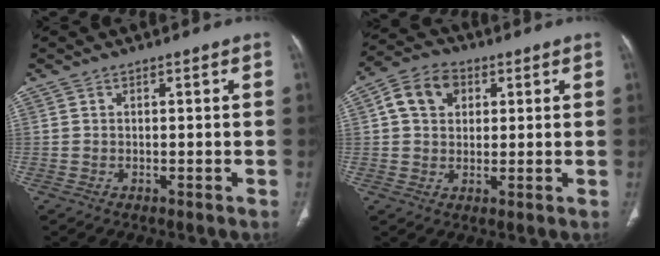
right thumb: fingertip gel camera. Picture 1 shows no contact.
{"total": 8.4, "force": [2.5, 6.4, 4.9], "torque": [-0.072, 0.009, 0.037]}